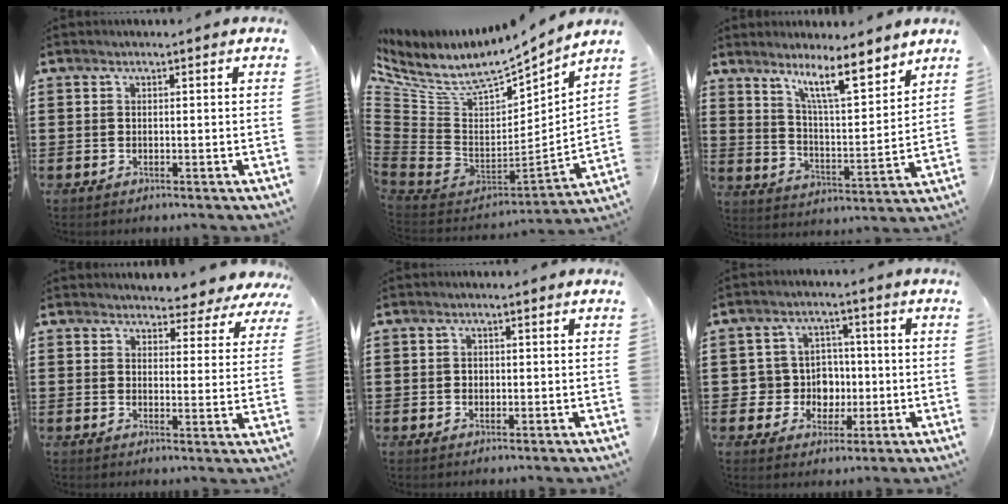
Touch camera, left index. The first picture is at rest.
{"total": 8.0, "force": [6.1, 3.3, 4.0], "torque": [-0.109, -0.058, 0.107]}
{"total": 9.8, "force": [7.6, 1.4, 6.0], "torque": [-0.114, -0.039, 0.129]}
{"total": 3.6, "force": [3.4, 1.0, 0.3], "torque": [-0.017, -0.018, 0.059]}
{"total": 0.9, "force": [0.2, 0.8, 0.5], "torque": [-0.012, 0.005, 0.003]}
{"total": 5.9, "force": [-0.3, 5.8, 1.4], "torque": [-0.044, 0.010, -0.003]}